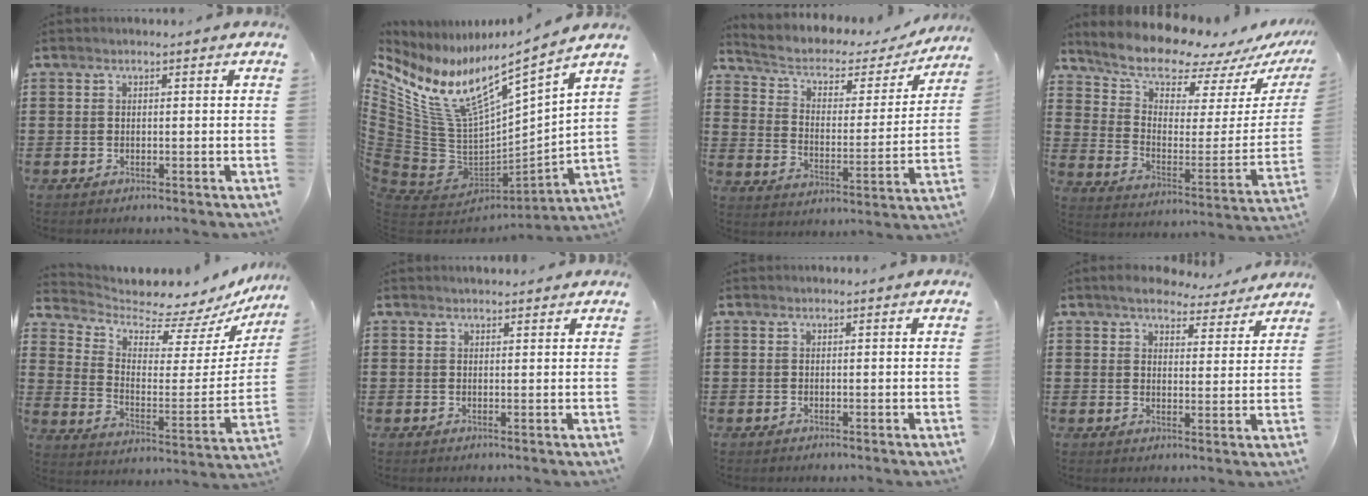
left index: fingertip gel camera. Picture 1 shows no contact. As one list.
[{"total": 10.2, "force": [5.9, 3.3, 7.6], "torque": [-0.190, -0.062, 0.093]}, {"total": 4.1, "force": [2.5, 2.4, 2.2], "torque": [-0.059, -0.016, 0.035]}, {"total": 9.8, "force": [9.1, 2.2, 2.7], "torque": [-0.083, -0.080, 0.157]}, {"total": 5.1, "force": [4.6, 1.7, 1.6], "torque": [-0.046, -0.056, 0.072]}, {"total": 1.1, "force": [1.1, 0.2, 0.1], "torque": [-0.005, 0.003, 0.022]}, {"total": 0.0}, {"total": 5.3, "force": [5.0, 1.1, 1.4], "torque": [-0.040, -0.021, 0.089]}]